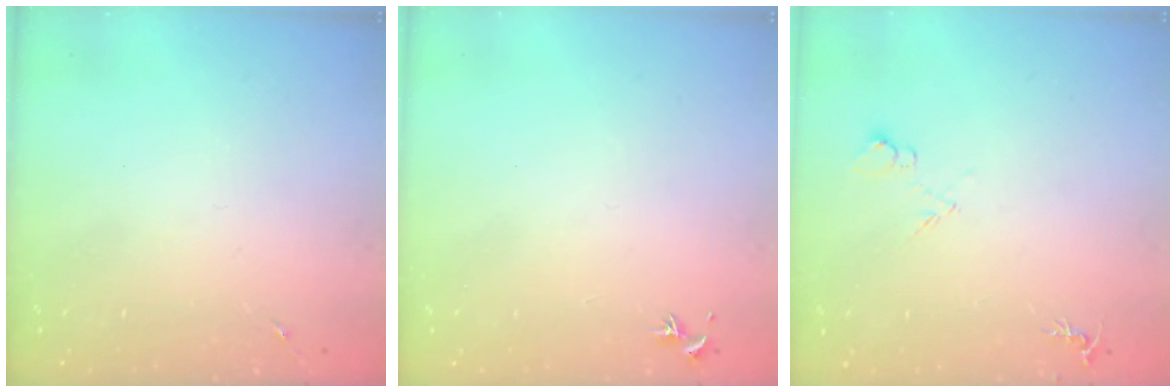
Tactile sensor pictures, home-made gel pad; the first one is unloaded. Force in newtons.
{"total": 0.0}
{"total": 5.7, "press": 5.6, "slide": 1.2}